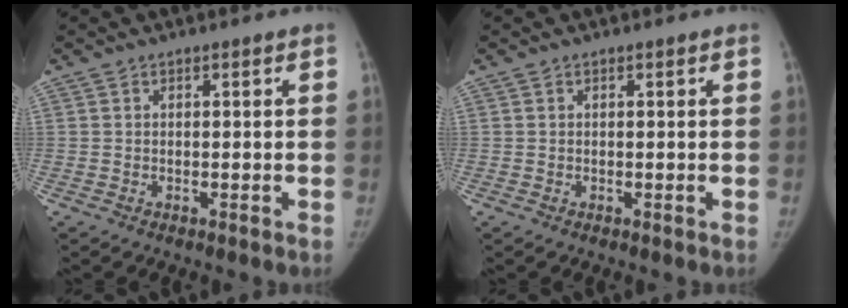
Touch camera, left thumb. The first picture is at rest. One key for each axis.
{"total": 0.0}